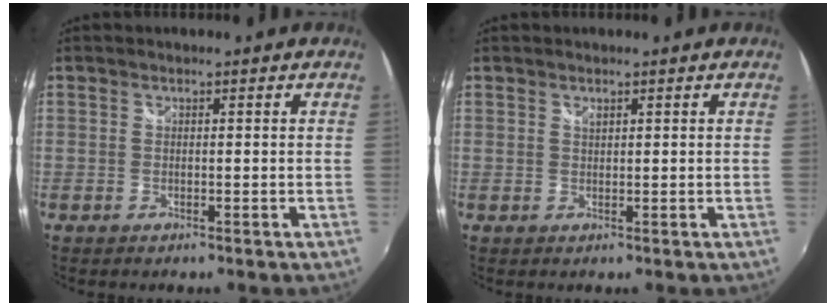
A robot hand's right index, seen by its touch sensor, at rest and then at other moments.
{"total": 0.8, "force": [0.4, 0.7, 0.3], "torque": [-0.003, 0.002, 0.005]}